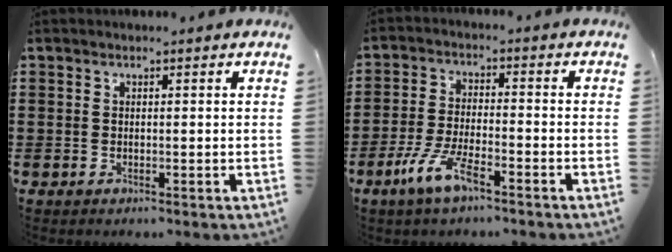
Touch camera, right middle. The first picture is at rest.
{"total": 6.5, "force": [-3.9, 1.4, 5.0], "torque": [-0.117, -0.011, -0.077]}